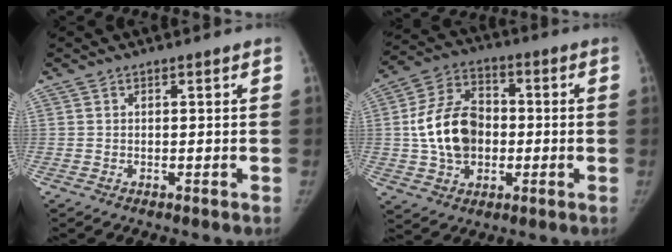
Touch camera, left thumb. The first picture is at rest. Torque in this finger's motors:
{"motor_torque": [1.02, 2.59, 0.92, -0.81, 0.33]}